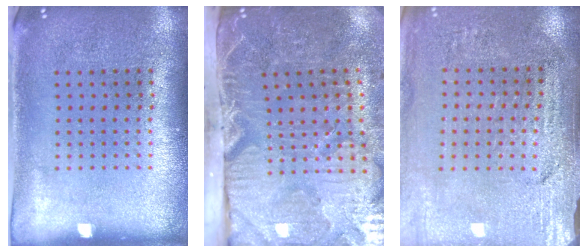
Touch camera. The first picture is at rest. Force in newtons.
{"total": 5.1, "press": 4.3, "slide": 2.7}
{"total": 3.1, "press": 3.1, "slide": 0.3}